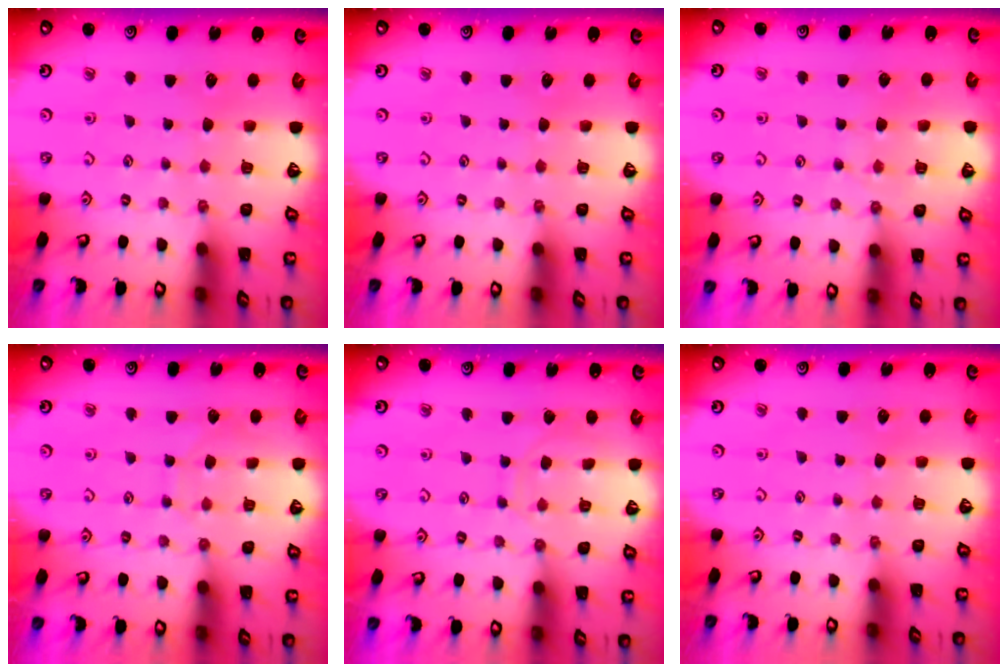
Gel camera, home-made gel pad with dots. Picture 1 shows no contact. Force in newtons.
{"total": 0.0}
{"total": 6.2, "press": 6.2, "slide": 0.5}
{"total": 5.7, "press": 5.7, "slide": 0.4}
{"total": 7.3, "press": 7.2, "slide": 0.6}
{"total": 0.0}